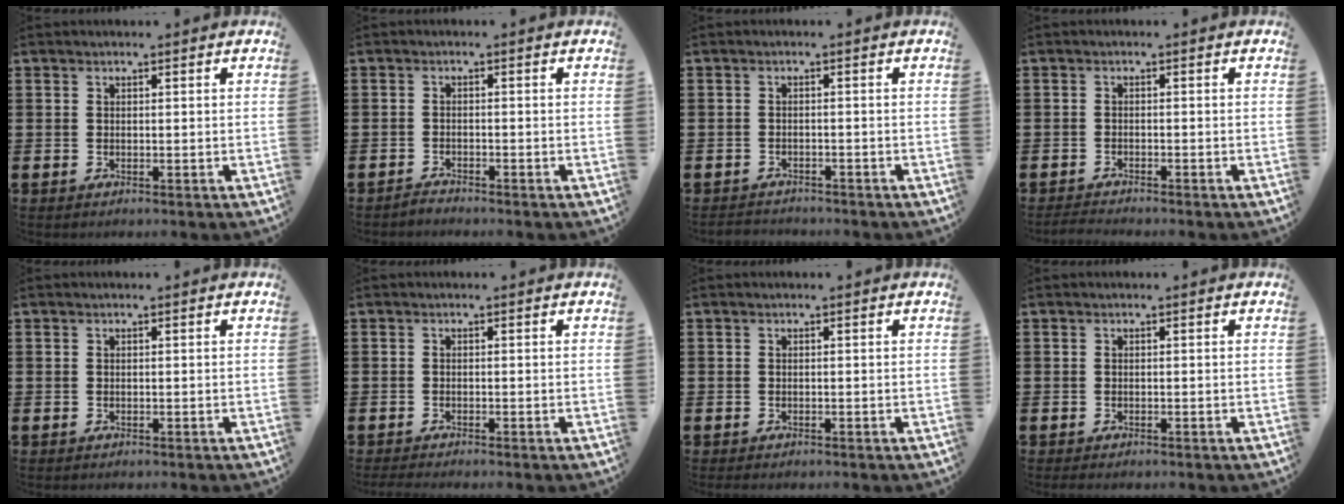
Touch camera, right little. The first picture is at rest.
{"total": 1.2, "force": [-1.2, 0.0, -0.1], "torque": [-0.002, 0.002, -0.024]}
{"total": 1.2, "force": [-1.2, 0.1, -0.2], "torque": [-0.002, 0.004, -0.026]}
{"total": 1.2, "force": [-1.2, 0.0, 0.2], "torque": [-0.006, 0.002, -0.023]}
{"total": 0.0}
{"total": 0.6, "force": [-0.6, 0.0, 0.2], "torque": [-0.005, -0.003, -0.011]}
{"total": 0.0}
{"total": 0.0}